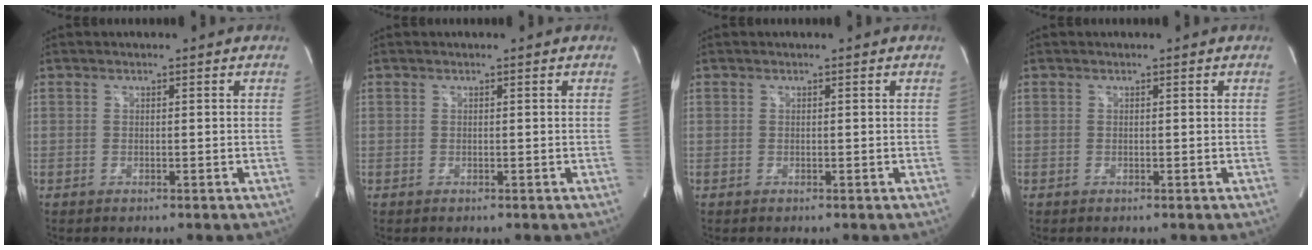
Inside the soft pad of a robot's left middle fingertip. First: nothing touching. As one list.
[{"total": 0.0}, {"total": 0.0}, {"total": 0.0}]